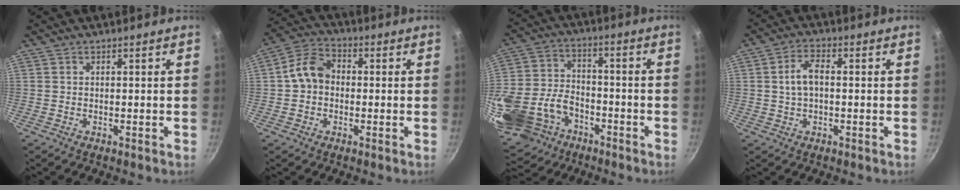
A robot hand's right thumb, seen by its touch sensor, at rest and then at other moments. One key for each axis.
{"total": 7.8, "fx": -0.1, "fy": 6.2, "fz": 4.7, "tx": -0.063, "ty": 0.025, "tz": -0.018}
{"total": 21.3, "fx": -9.8, "fy": 15.0, "fz": 11.5, "tx": -0.243, "ty": 0.034, "tz": -0.171}
{"total": 2.8, "fx": -0.3, "fy": 1.2, "fz": 2.5, "tx": -0.058, "ty": 0.013, "tz": -0.008}